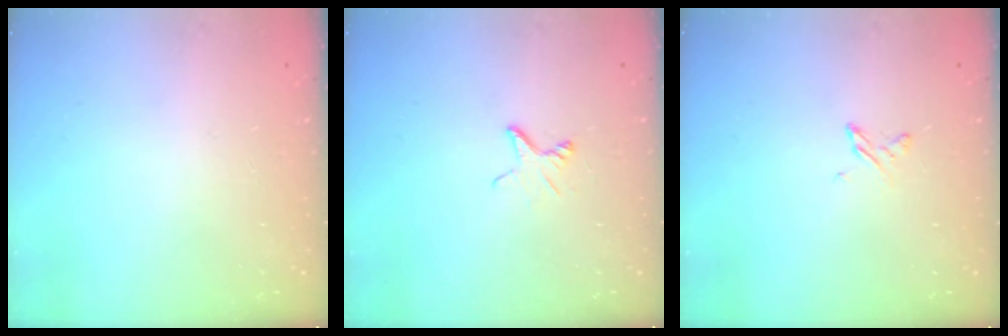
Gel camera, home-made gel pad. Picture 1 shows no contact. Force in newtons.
{"total": 3.8, "press": 3.7, "slide": 0.3}
{"total": 3.0, "press": 2.9, "slide": 0.4}